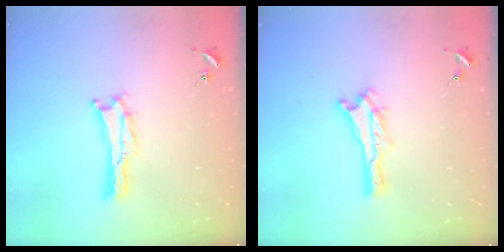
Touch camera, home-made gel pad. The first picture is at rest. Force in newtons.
{"total": 0.0}